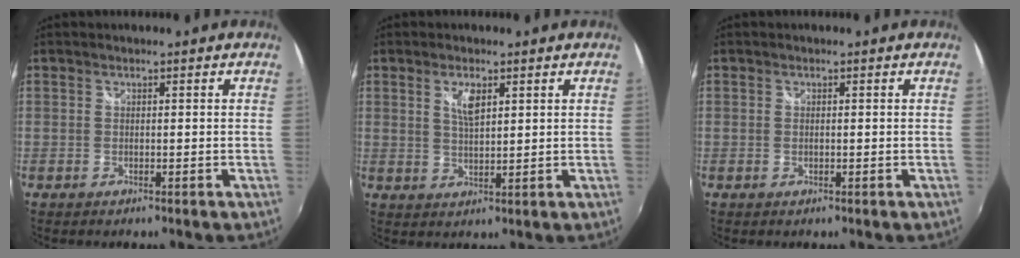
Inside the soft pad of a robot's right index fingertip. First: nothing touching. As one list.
[{"total": 3.9, "force": [1.8, 1.5, 3.2], "torque": [-0.055, -0.001, 0.031]}, {"total": 0.0}]